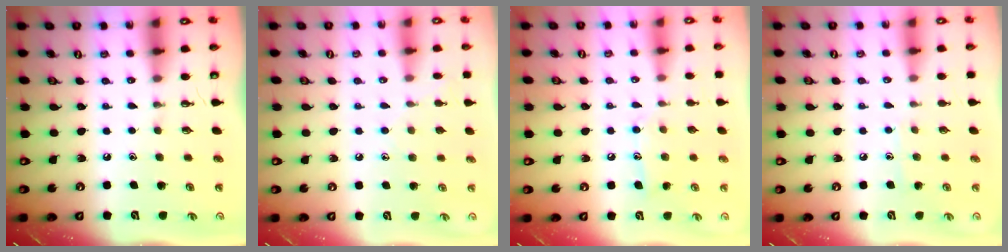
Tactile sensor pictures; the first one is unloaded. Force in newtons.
{"total": 6.8, "press": 6.7, "slide": 0.7}
{"total": 9.1, "press": 9.1, "slide": 0.6}
{"total": 6.0, "press": 6.0, "slide": 0.6}